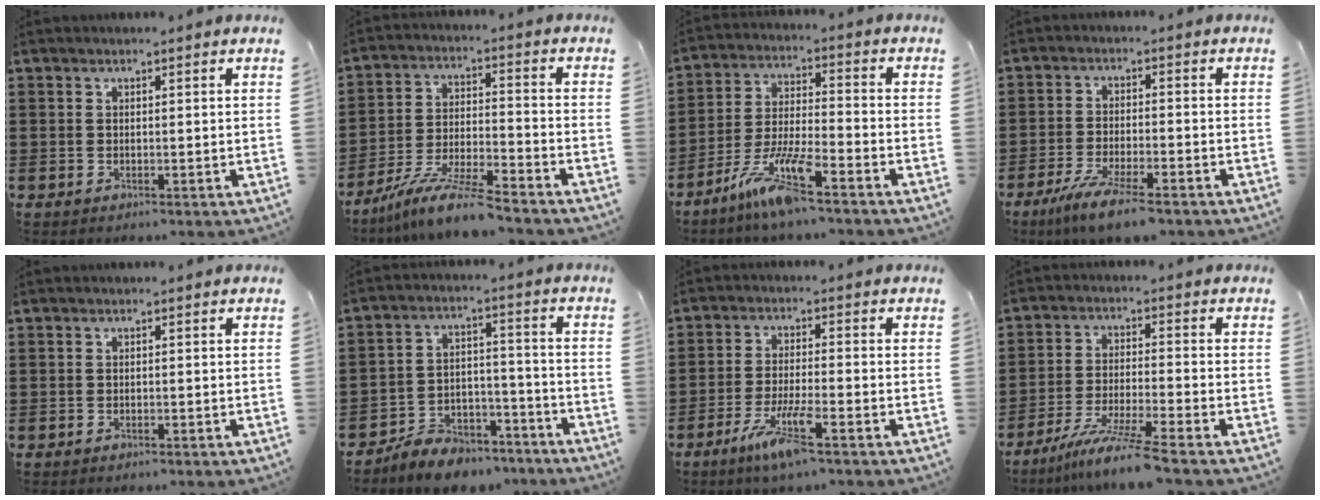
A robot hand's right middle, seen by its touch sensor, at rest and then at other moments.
{"total": 9.4, "force": [-8.3, 0.0, 4.4], "torque": [-0.091, -0.001, -0.165]}
{"total": 9.2, "force": [-6.6, 0.9, 6.4], "torque": [-0.139, -0.010, -0.128]}
{"total": 6.2, "force": [-4.9, 0.4, 3.8], "torque": [-0.086, -0.016, -0.093]}
{"total": 0.6, "force": [-0.6, 0.2, 0.2], "torque": [-0.006, -0.002, -0.011]}
{"total": 7.6, "force": [-7.2, 2.0, 1.4], "torque": [-0.019, 0.028, -0.140]}
{"total": 6.5, "force": [-4.0, 0.6, 5.1], "torque": [-0.106, -0.011, -0.076]}
{"total": 7.6, "force": [-6.3, -0.8, 4.2], "torque": [-0.083, -0.020, -0.121]}